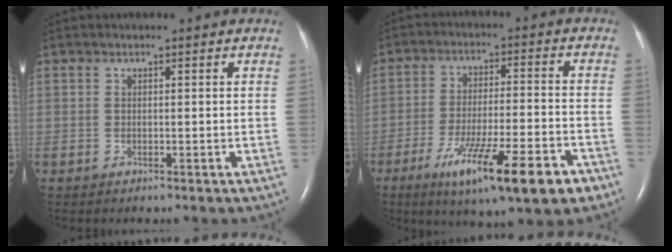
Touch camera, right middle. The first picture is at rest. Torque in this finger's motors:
{"motor_torque": [1.40, -0.73, 0.38, 0.21]}